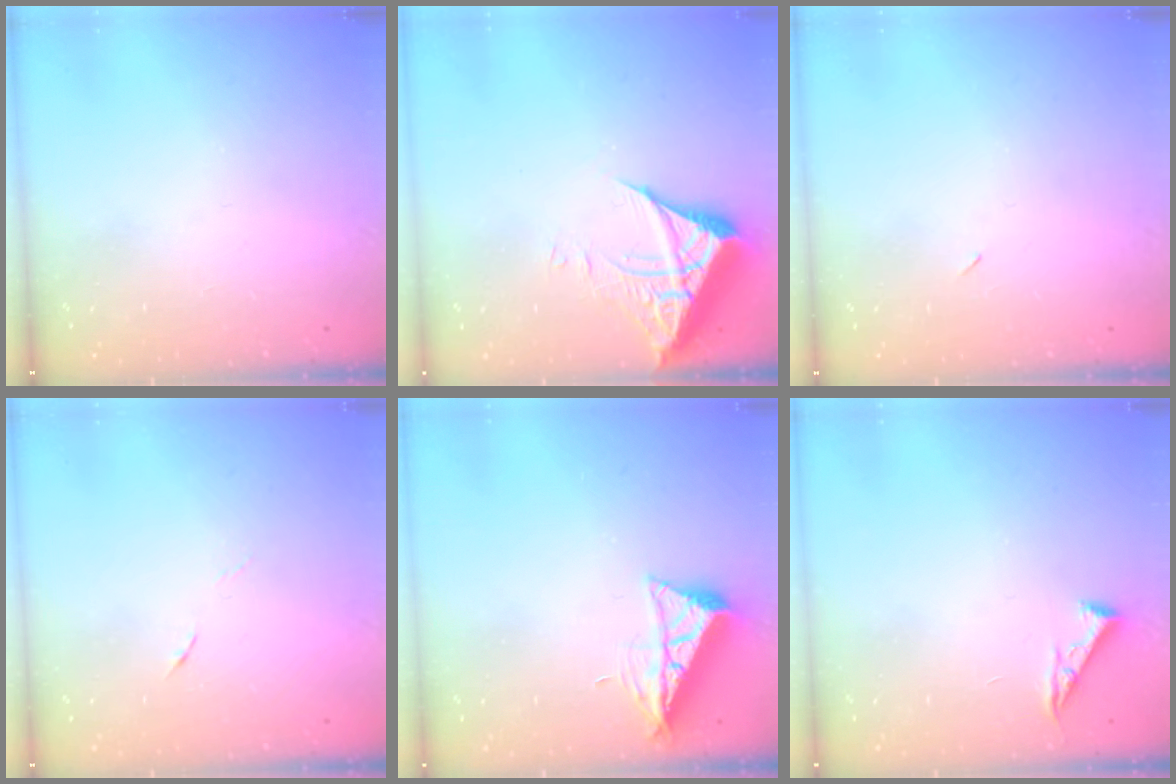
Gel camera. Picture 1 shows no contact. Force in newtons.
{"total": 7.2, "press": 7.2, "slide": 0.6}
{"total": 2.2, "press": 1.8, "slide": 1.2}
{"total": 4.0, "press": 3.8, "slide": 1.2}
{"total": 7.7, "press": 7.6, "slide": 0.8}
{"total": 4.3, "press": 4.3, "slide": 0.6}